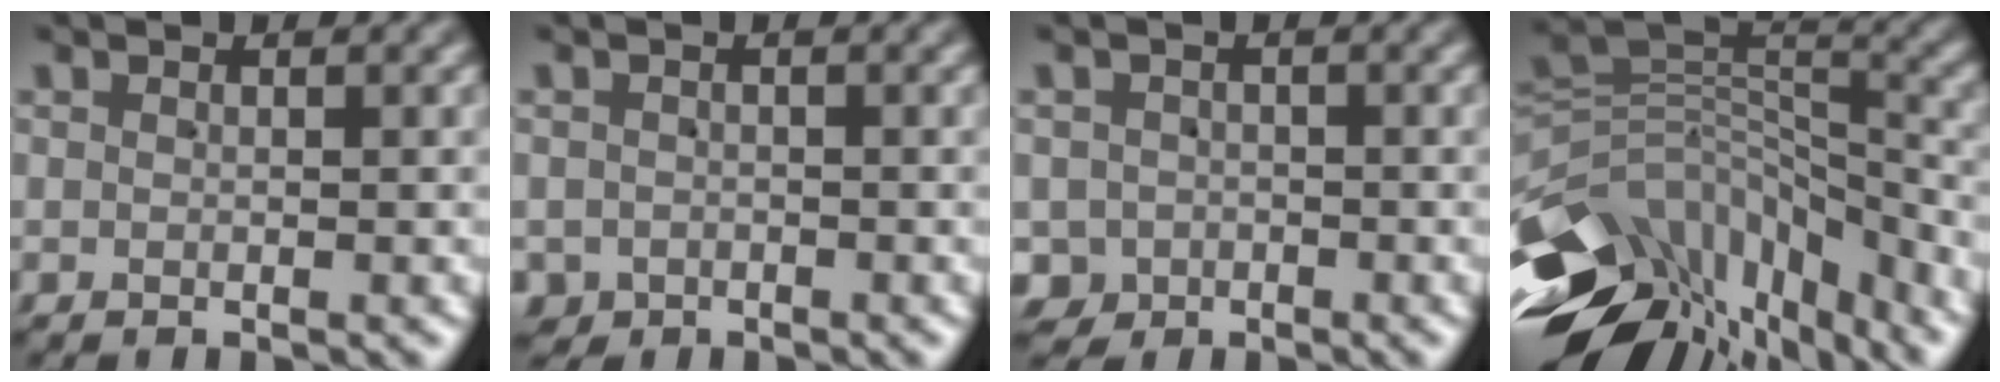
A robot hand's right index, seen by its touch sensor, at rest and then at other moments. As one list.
[{"total": 3.3, "force": [-2.2, 2.4, 0.0], "torque": [0.001, -0.024, -0.032]}, {"total": 6.2, "force": [-3.0, 5.3, 1.2], "torque": [-0.021, -0.032, -0.044]}, {"total": 15.0, "force": [-6.8, 9.4, 9.6], "torque": [-0.141, -0.040, -0.096]}]